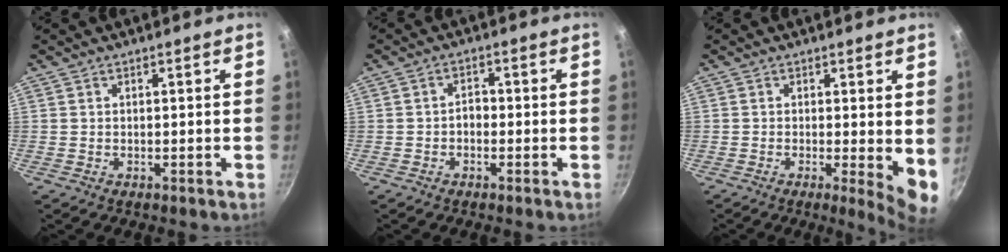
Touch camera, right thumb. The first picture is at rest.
{"total": 2.2, "force": [-0.8, 1.5, 1.4], "torque": [-0.011, 0.013, -0.015]}
{"total": 6.7, "force": [0.0, 1.5, 6.6], "torque": [-0.082, -0.022, 0.000]}